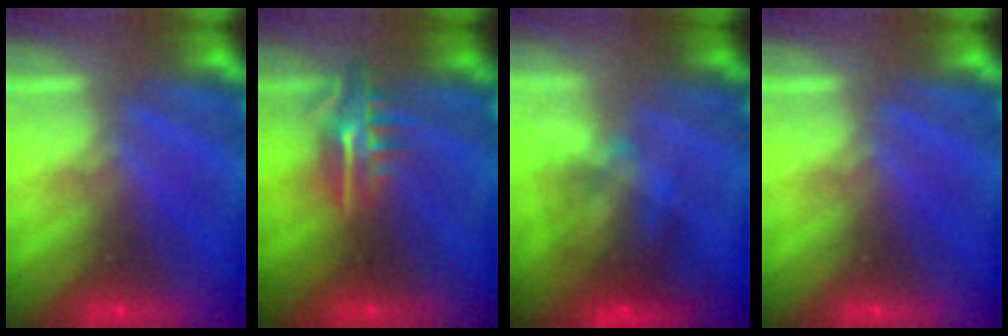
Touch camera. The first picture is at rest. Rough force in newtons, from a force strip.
{"total": 7.7}
{"total": 6.9}
{"total": 0.0}